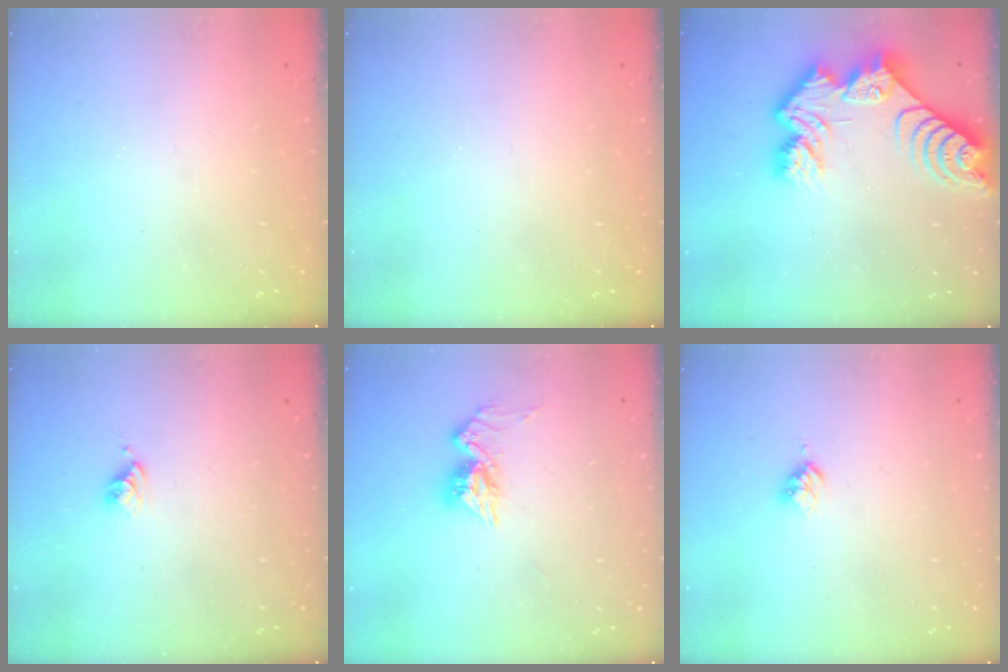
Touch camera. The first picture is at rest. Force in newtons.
{"total": 0.0}
{"total": 14.5, "press": 14.4, "slide": 1.1}
{"total": 3.7, "press": 3.6, "slide": 0.5}
{"total": 9.3, "press": 9.3, "slide": 0.6}
{"total": 3.0, "press": 2.9, "slide": 0.4}